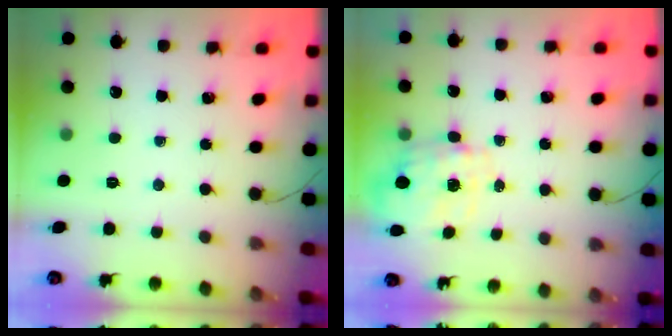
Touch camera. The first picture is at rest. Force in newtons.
{"total": 2.6, "press": 2.4, "slide": 1.0}